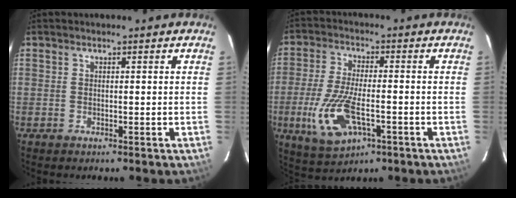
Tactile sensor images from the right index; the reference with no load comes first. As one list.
[{"total": 12.5, "force": [-4.2, 5.2, 10.6], "torque": [-0.231, -0.017, -0.072]}]